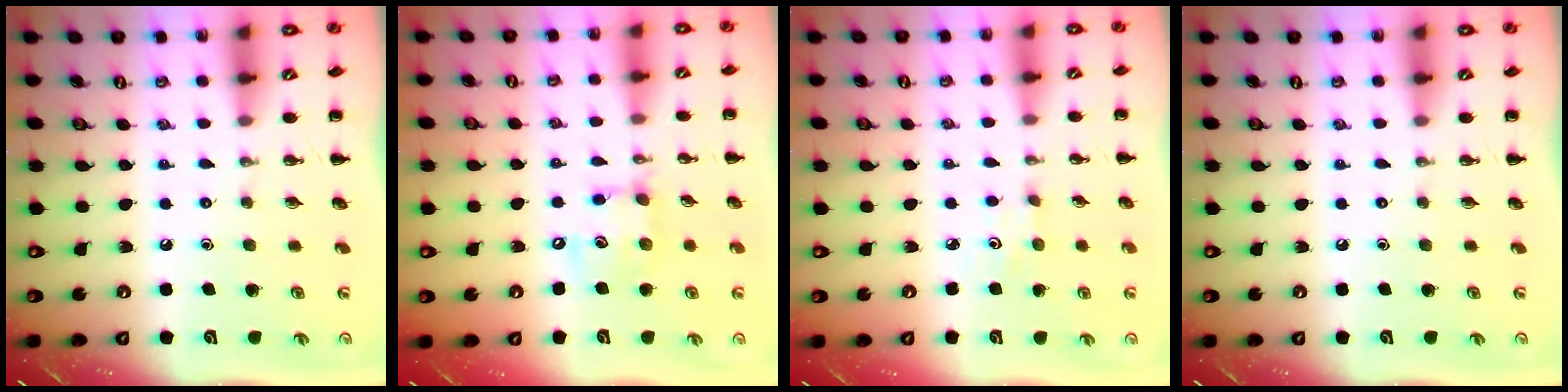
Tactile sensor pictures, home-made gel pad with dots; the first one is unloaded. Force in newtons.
{"total": 9.2, "press": 9.2, "slide": 1.1}
{"total": 1.5, "press": 1.4, "slide": 0.5}
{"total": 0.0}